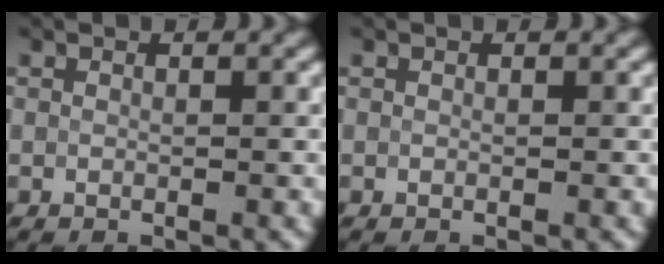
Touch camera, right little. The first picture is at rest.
{"total": 0.0}